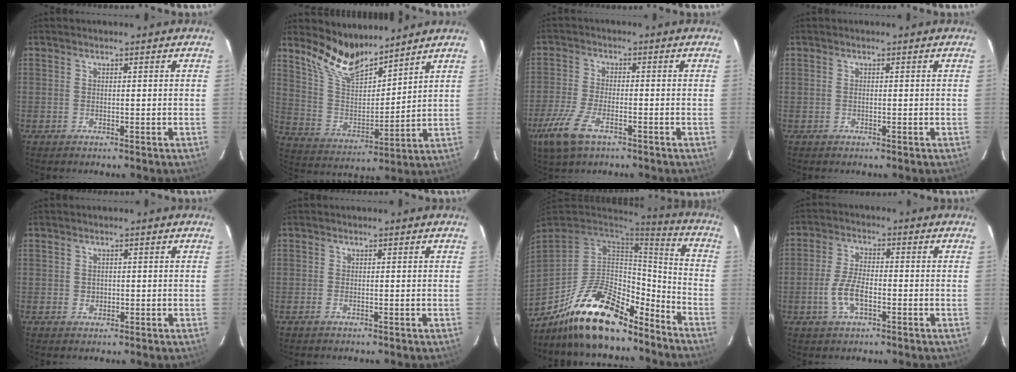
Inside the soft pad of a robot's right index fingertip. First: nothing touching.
{"total": 12.1, "force": [10.3, 3.4, 5.2], "torque": [-0.112, -0.006, 0.204]}
{"total": 9.5, "force": [-5.5, 4.0, 6.7], "torque": [-0.170, -0.018, -0.110]}
{"total": 0.0}
{"total": 1.3, "force": [-0.1, 1.3, 0.3], "torque": [-0.002, 0.000, -0.001]}
{"total": 0.8, "force": [-0.5, 0.4, 0.5], "torque": [-0.010, -0.002, -0.012]}
{"total": 22.0, "force": [-16.5, 8.2, 12.1], "torque": [-0.233, 0.011, -0.267]}
{"total": 6.6, "force": [-2.4, 2.9, 5.4], "torque": [-0.117, 0.001, -0.046]}